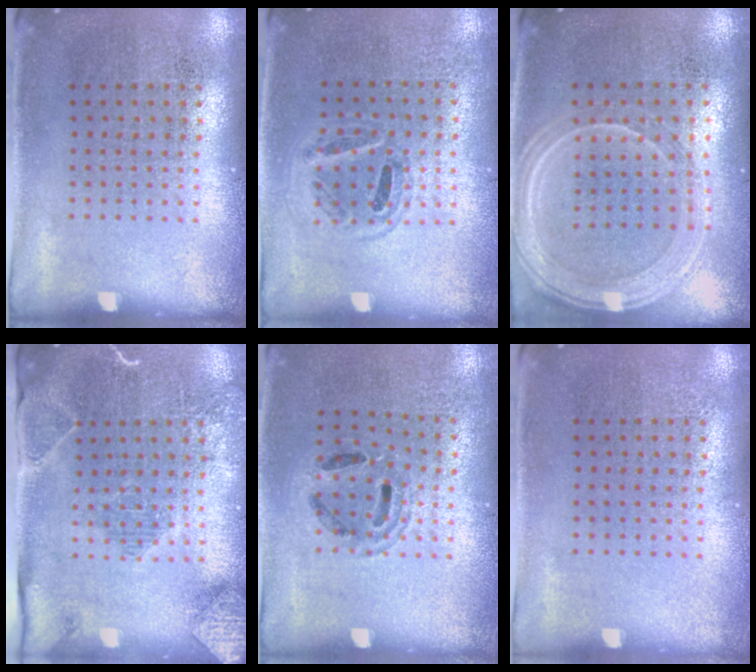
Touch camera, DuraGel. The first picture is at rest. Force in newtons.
{"total": 0.9, "press": 0.8, "slide": 0.3}
{"total": 1.3, "press": 1.3, "slide": 0.1}
{"total": 2.0, "press": 1.9, "slide": 0.3}
{"total": 1.0, "press": 1.0, "slide": 0.1}
{"total": 0.0}